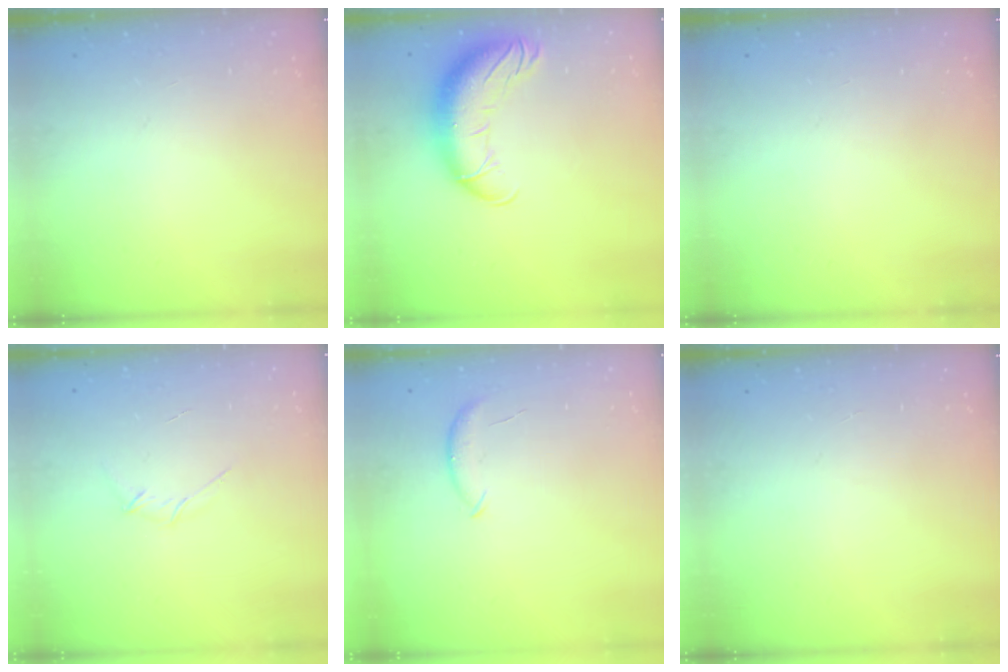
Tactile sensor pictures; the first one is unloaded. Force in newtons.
{"total": 15.8, "press": 15.4, "slide": 3.6}
{"total": 0.0}
{"total": 3.1, "press": 3.0, "slide": 1.0}
{"total": 7.1, "press": 7.0, "slide": 1.0}
{"total": 0.0}